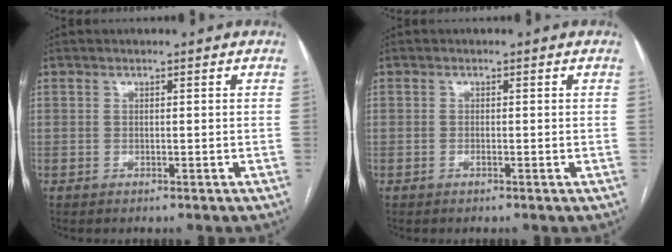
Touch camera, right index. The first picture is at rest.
{"total": 0.7, "force": [-0.2, 0.1, 0.7], "torque": [-0.013, -0.001, -0.003]}